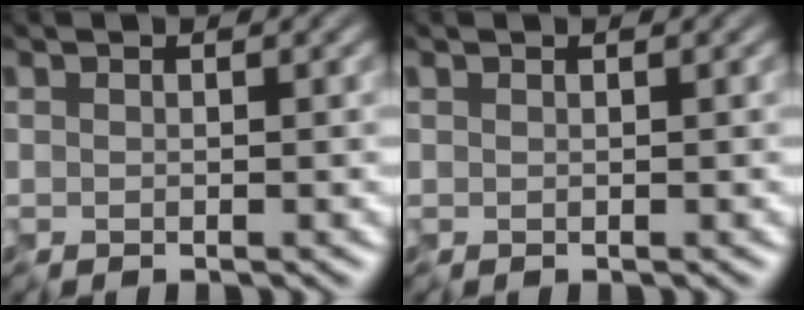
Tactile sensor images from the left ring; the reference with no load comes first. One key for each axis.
{"total": 0.0}